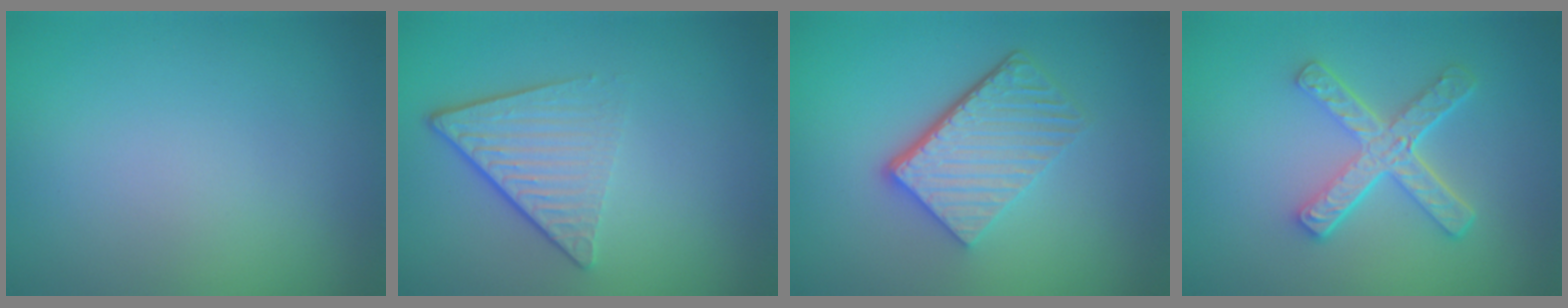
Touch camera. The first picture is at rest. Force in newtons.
{"total": 4.7, "press": 3.0, "slide": 3.7}
{"total": 5.2, "press": 3.8, "slide": 3.5}
{"total": 4.8, "press": 3.3, "slide": 3.4}